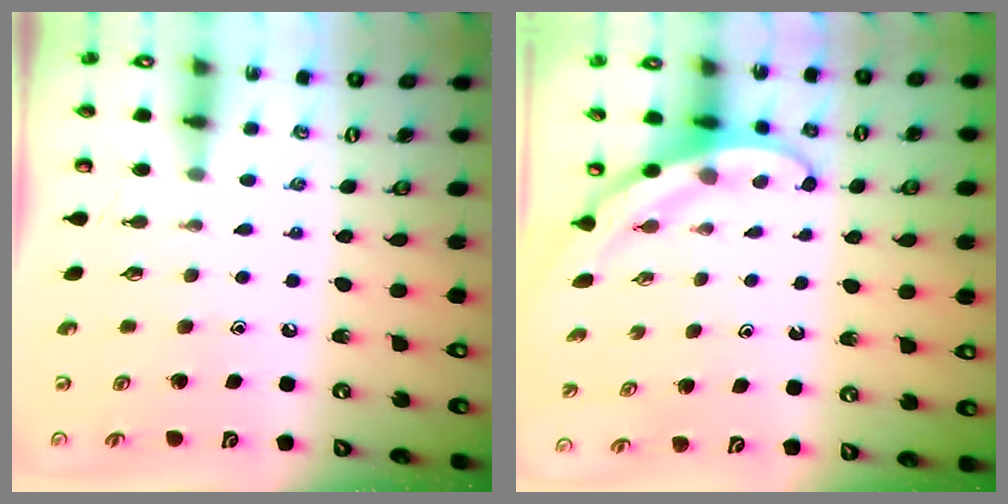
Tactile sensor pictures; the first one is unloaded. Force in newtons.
{"total": 4.0, "press": 4.0, "slide": 0.4}